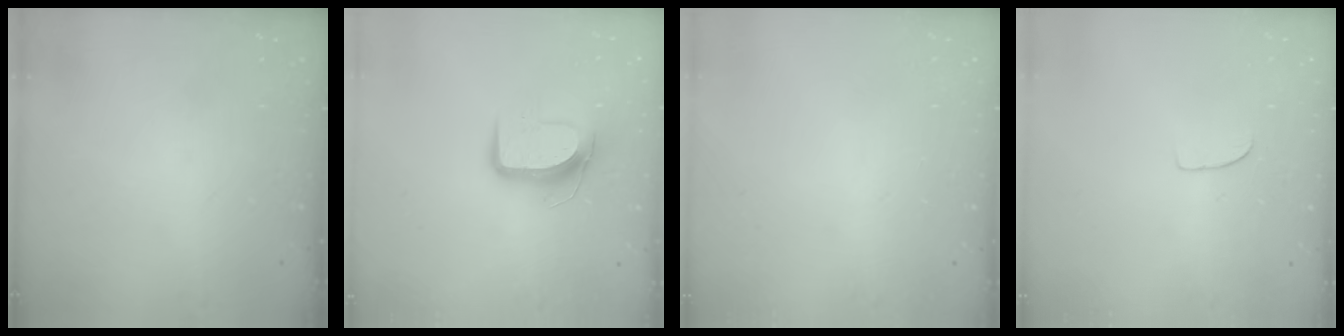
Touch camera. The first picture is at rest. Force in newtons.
{"total": 9.8, "press": 9.7, "slide": 1.0}
{"total": 0.0}
{"total": 5.0, "press": 4.9, "slide": 0.5}